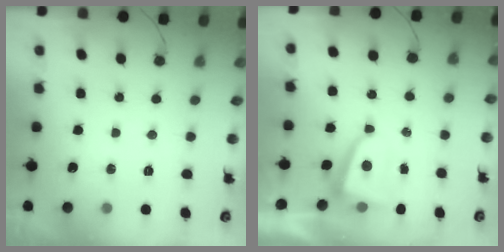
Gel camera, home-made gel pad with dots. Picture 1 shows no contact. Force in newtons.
{"total": 2.7, "press": 2.6, "slide": 0.4}